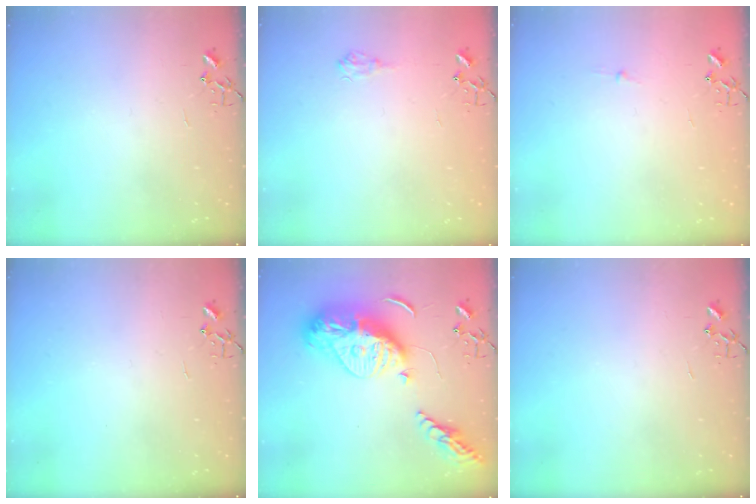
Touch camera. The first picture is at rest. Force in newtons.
{"total": 7.0, "press": 6.9, "slide": 0.9}
{"total": 2.8, "press": 2.8, "slide": 0.3}
{"total": 0.0}
{"total": 22.4, "press": 22.3, "slide": 1.9}
{"total": 0.0}